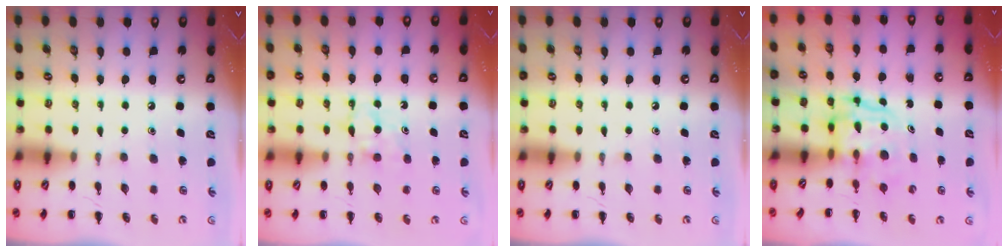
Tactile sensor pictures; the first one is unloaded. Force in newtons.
{"total": 5.5, "press": 5.3, "slide": 1.6}
{"total": 0.0}
{"total": 3.8, "press": 3.8, "slide": 0.4}